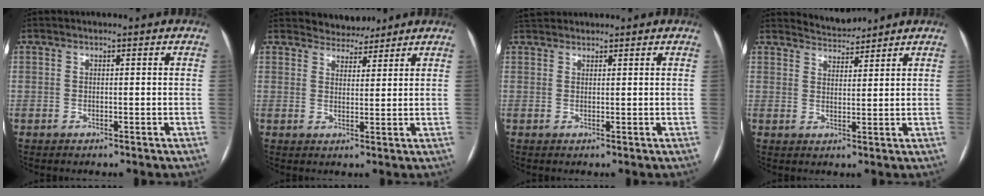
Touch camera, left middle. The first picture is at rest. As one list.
[{"total": 4.1, "force": [3.9, 1.4, -0.1], "torque": [0.000, 0.006, 0.061]}, {"total": 3.4, "force": [3.2, 1.0, 0.7], "torque": [-0.017, 0.035, 0.059]}, {"total": 3.4, "force": [3.4, 0.0, -0.6], "torque": [0.002, 0.004, 0.065]}]